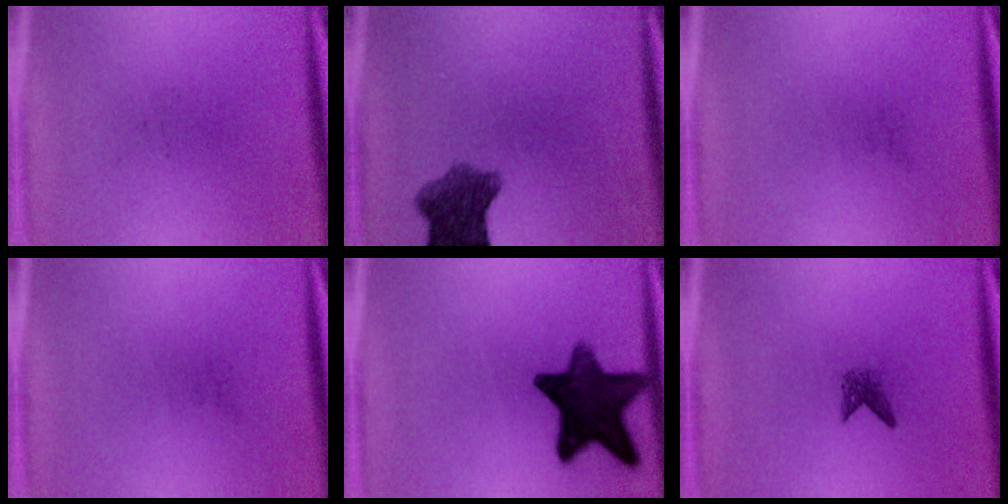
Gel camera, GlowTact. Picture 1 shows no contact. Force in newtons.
{"total": 7.2}
{"total": 0.0}
{"total": 0.0}
{"total": 13.6}
{"total": 1.6}